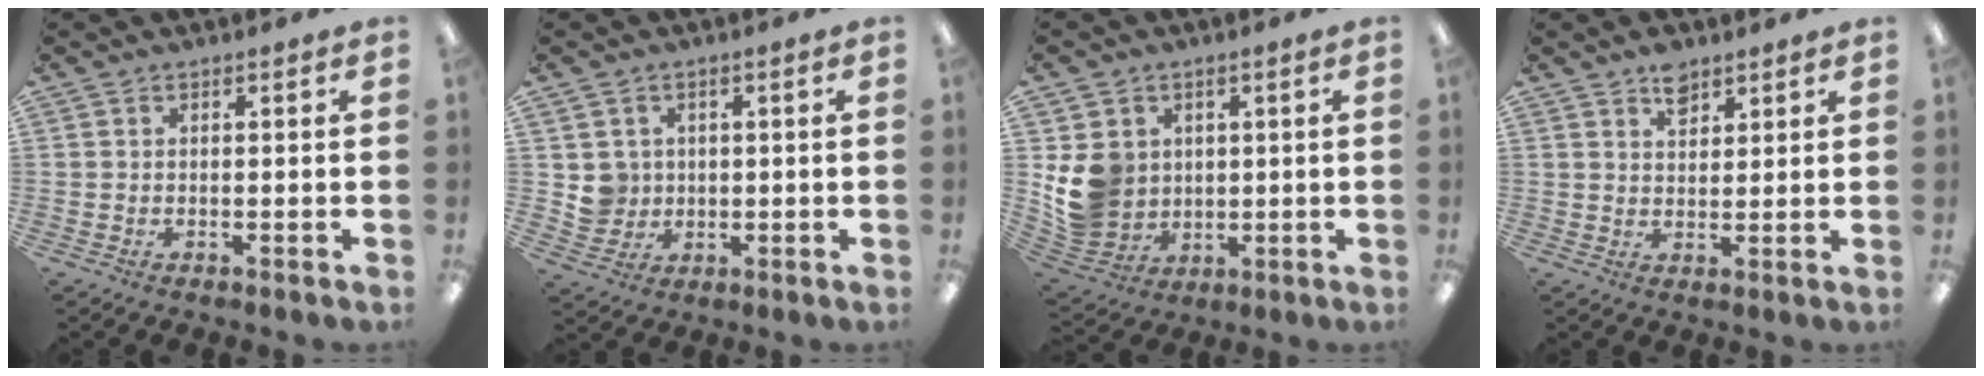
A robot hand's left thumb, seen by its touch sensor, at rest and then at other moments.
{"total": 5.2, "force": [1.1, 5.1, 0.5], "torque": [-0.001, 0.002, 0.023]}
{"total": 10.8, "force": [2.1, 9.9, 3.7], "torque": [-0.089, -0.004, 0.050]}
{"total": 7.3, "force": [5.2, 4.6, 2.4], "torque": [-0.026, -0.023, 0.091]}